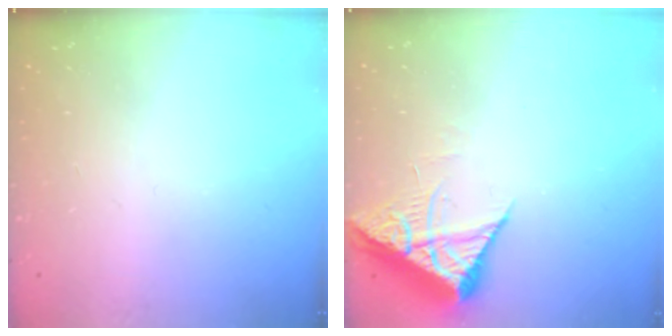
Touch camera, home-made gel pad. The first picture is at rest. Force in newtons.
{"total": 7.5, "press": 7.5, "slide": 0.8}